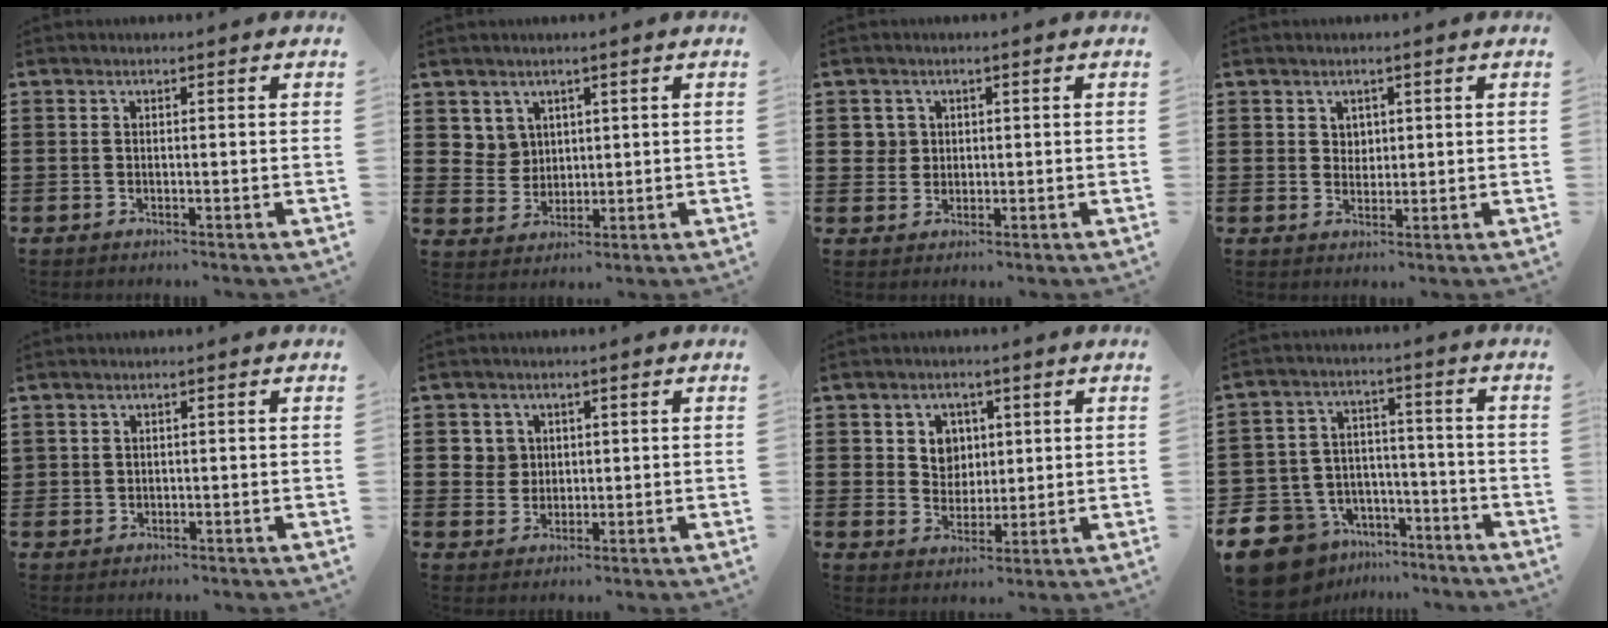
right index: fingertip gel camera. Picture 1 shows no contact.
{"total": 4.4, "force": [2.3, 3.7, 0.4], "torque": [-0.028, 0.009, 0.045]}
{"total": 3.0, "force": [0.7, 2.8, 0.6], "torque": [-0.025, 0.010, 0.013]}
{"total": 2.1, "force": [1.2, 1.7, 0.4], "torque": [-0.013, 0.008, 0.021]}
{"total": 1.2, "force": [0.8, 0.9, 0.1], "torque": [-0.006, 0.003, 0.015]}
{"total": 3.7, "force": [1.4, 3.4, 0.5], "torque": [-0.026, 0.013, 0.025]}
{"total": 4.6, "force": [1.7, 4.1, 1.3], "torque": [-0.038, 0.011, 0.027]}
{"total": 11.2, "force": [-8.2, 7.0, 3.0], "torque": [-0.102, 0.035, -0.156]}